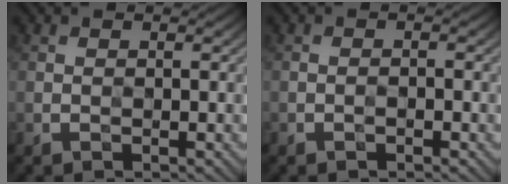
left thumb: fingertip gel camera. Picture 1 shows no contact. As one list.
[{"total": 0.6, "force": [-0.5, -0.3, -0.1], "torque": [0.001, 0.004, -0.010]}]